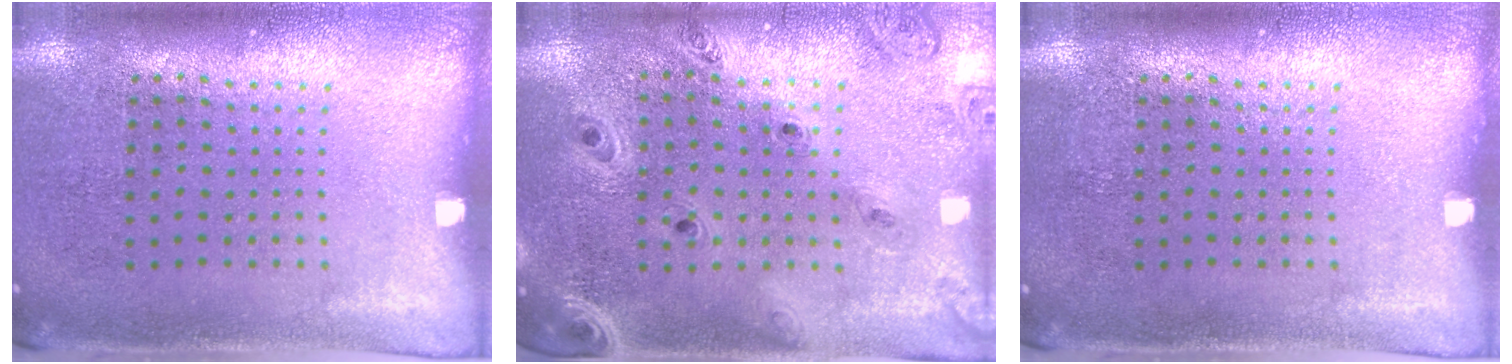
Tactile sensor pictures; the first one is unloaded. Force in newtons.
{"total": 1.4, "press": 1.4, "slide": 0.1}
{"total": 0.0}